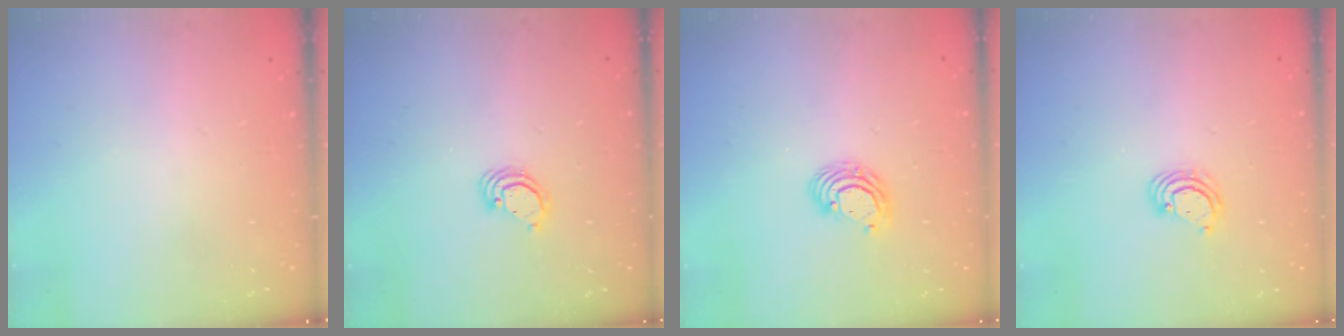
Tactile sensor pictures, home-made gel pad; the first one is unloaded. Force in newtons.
{"total": 3.6, "press": 3.6, "slide": 0.2}
{"total": 5.2, "press": 5.2, "slide": 0.3}
{"total": 2.9, "press": 2.9, "slide": 0.3}